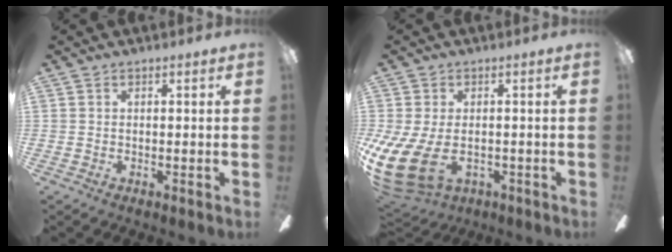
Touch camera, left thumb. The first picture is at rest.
{"total": 11.7, "force": [-1.9, 7.4, 8.9], "torque": [-0.206, -0.007, -0.029]}